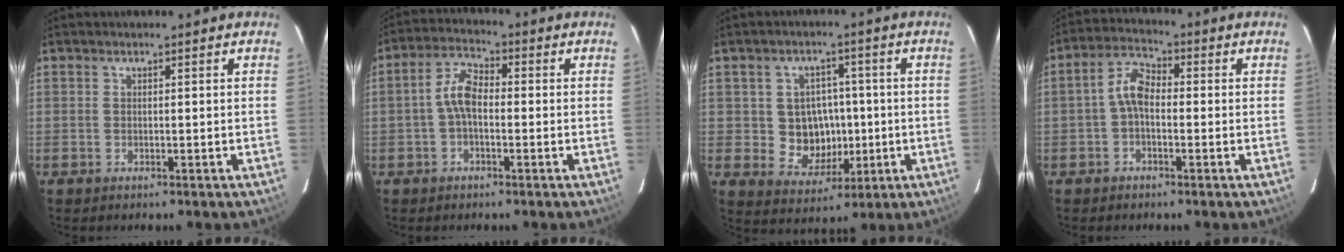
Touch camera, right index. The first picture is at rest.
{"total": 5.3, "force": [-0.9, 2.8, 4.4], "torque": [-0.094, 0.019, -0.020]}
{"total": 8.5, "force": [-0.5, 7.8, 3.3], "torque": [-0.076, 0.012, 0.009]}
{"total": 4.9, "force": [-1.0, 2.9, 3.9], "torque": [-0.081, 0.019, -0.022]}